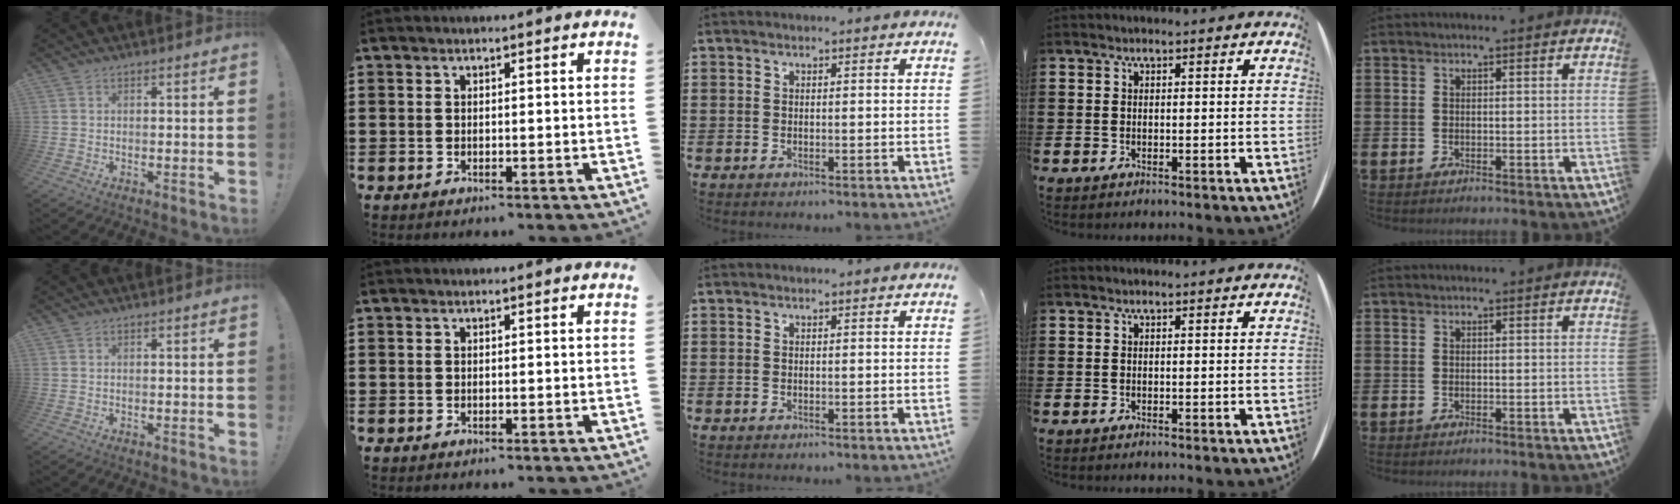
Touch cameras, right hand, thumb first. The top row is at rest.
{}